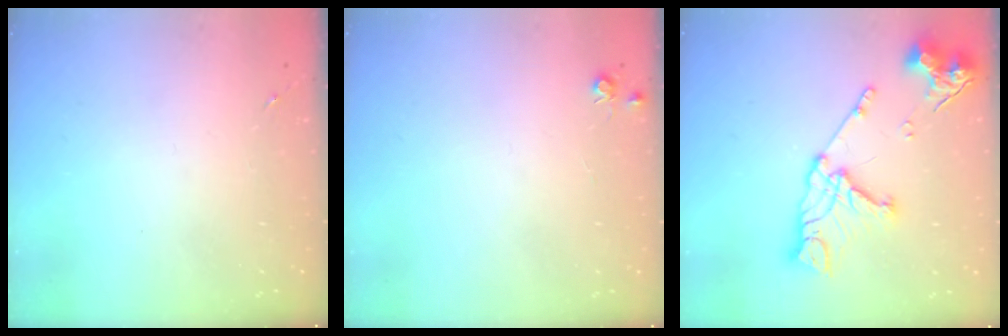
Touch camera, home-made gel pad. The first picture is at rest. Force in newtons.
{"total": 5.4, "press": 5.3, "slide": 0.7}
{"total": 17.1, "press": 17.0, "slide": 1.9}